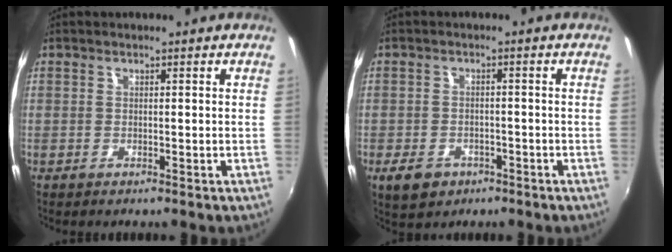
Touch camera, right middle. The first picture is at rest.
{"total": 5.7, "force": [-3.1, 3.9, 2.7], "torque": [-0.067, -0.006, -0.046]}